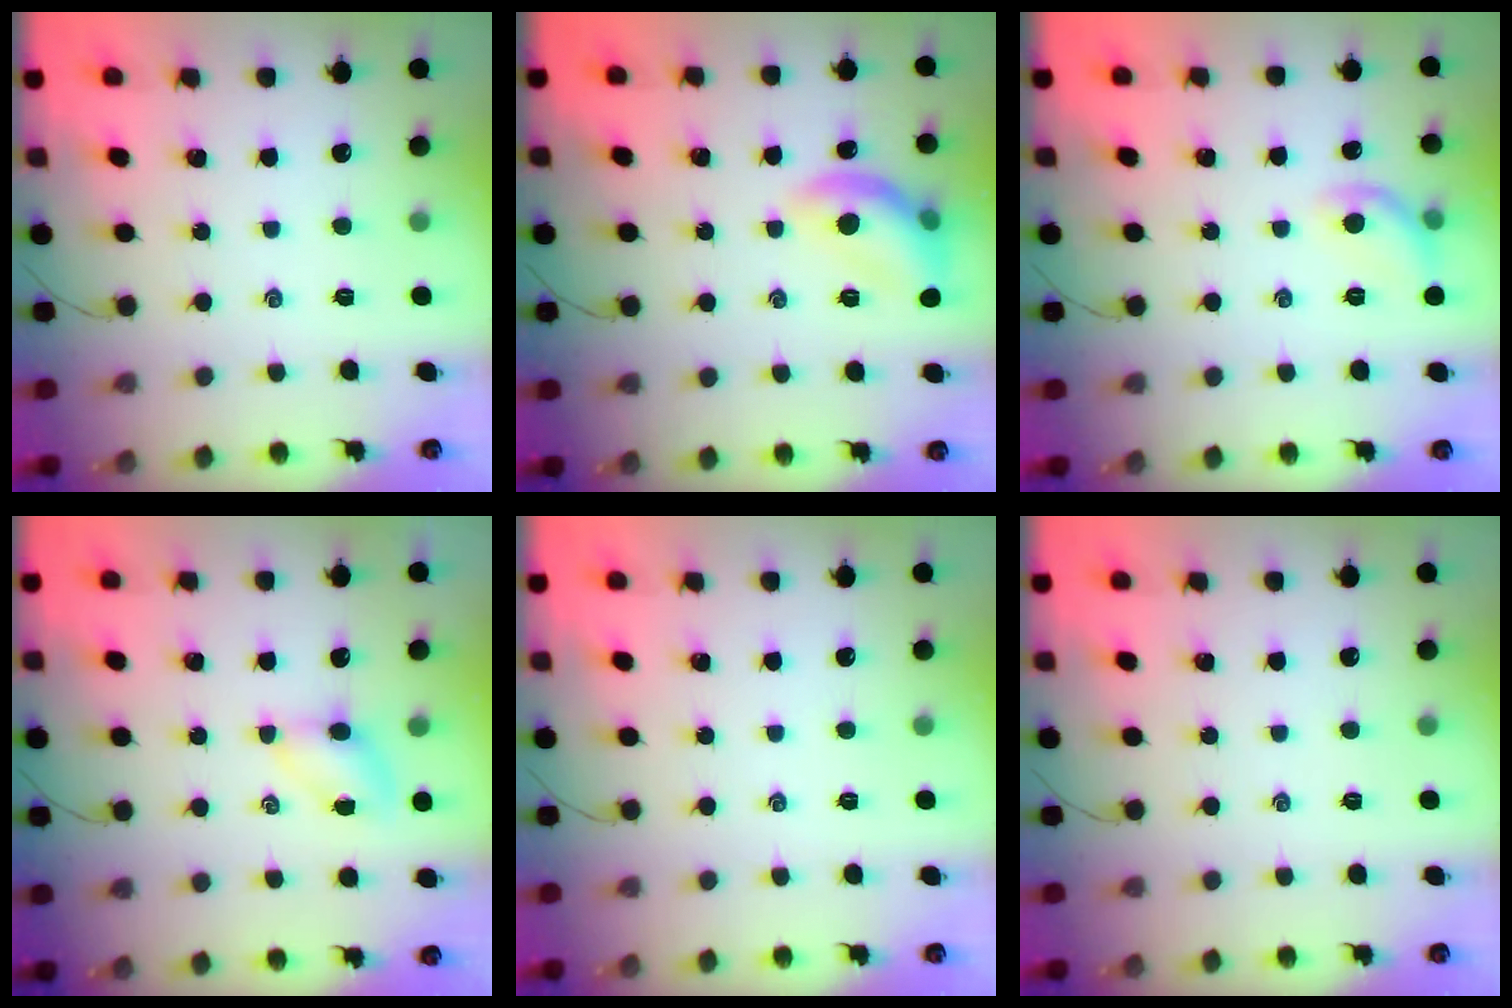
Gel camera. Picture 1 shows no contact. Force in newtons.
{"total": 12.1, "press": 12.1, "slide": 0.7}
{"total": 7.7, "press": 7.6, "slide": 1.1}
{"total": 4.3, "press": 4.2, "slide": 1.1}
{"total": 0.0}
{"total": 0.0}